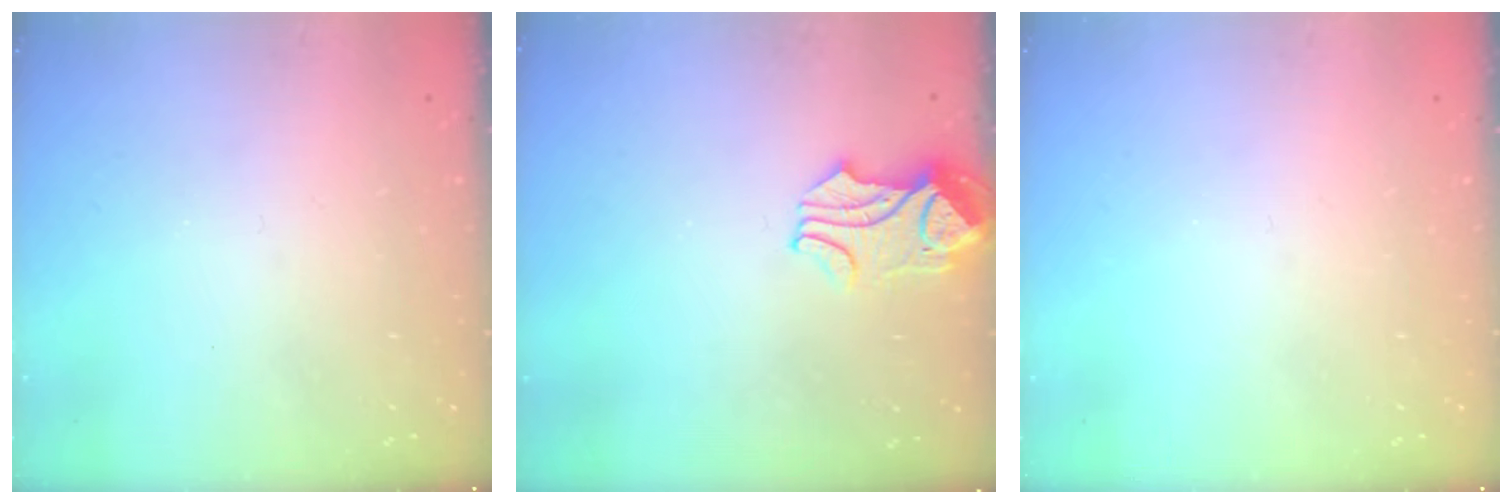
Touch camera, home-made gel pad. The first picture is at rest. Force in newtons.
{"total": 2.1, "press": 1.8, "slide": 1.0}
{"total": 0.0}